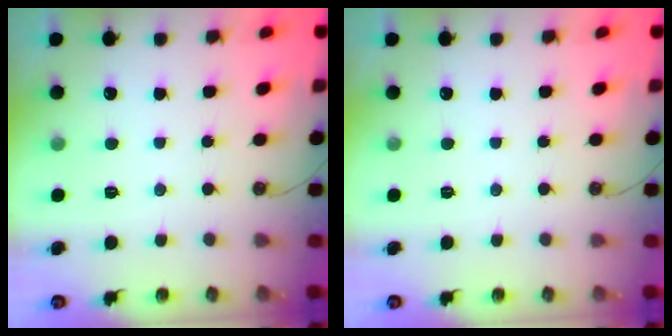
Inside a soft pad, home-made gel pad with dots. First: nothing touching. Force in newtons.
{"total": 0.0}